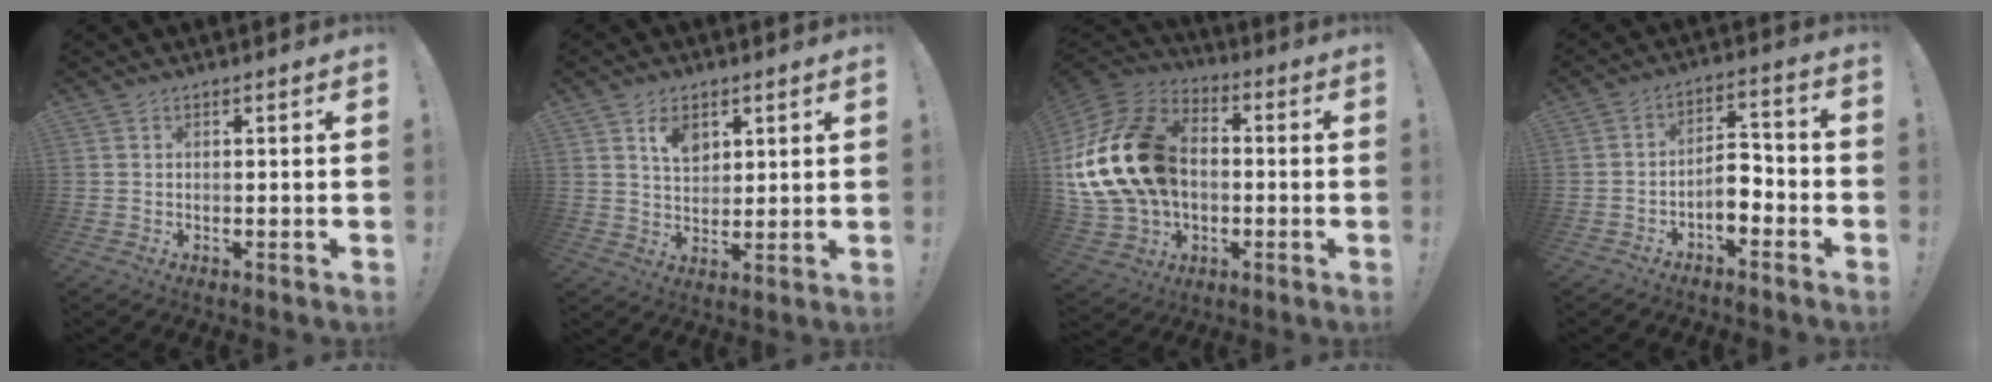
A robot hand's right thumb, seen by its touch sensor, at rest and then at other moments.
{"total": 6.8, "force": [3.5, 4.4, 3.8], "torque": [-0.060, -0.009, 0.063]}
{"total": 24.6, "force": [1.0, 17.7, 17.0], "torque": [-0.325, 0.020, 0.032]}
{"total": 7.2, "force": [-3.4, 3.7, 5.1], "torque": [-0.080, 0.015, -0.060]}